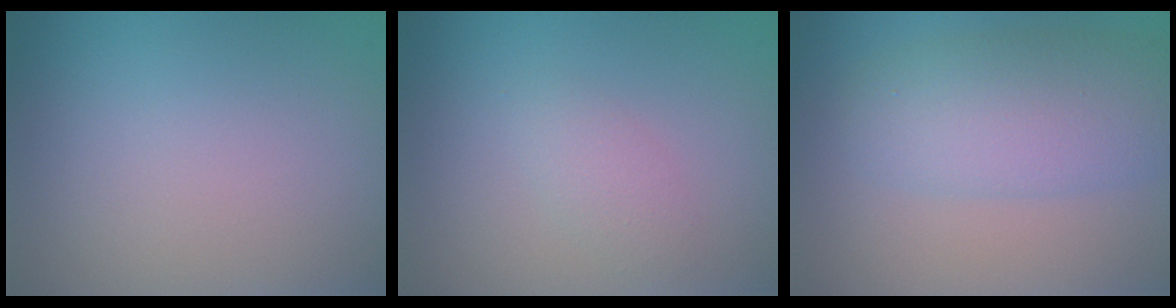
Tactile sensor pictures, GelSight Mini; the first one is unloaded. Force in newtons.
{"total": 1.7, "press": 1.7, "slide": 0.1}
{"total": 5.8, "press": 5.8, "slide": 0.2}